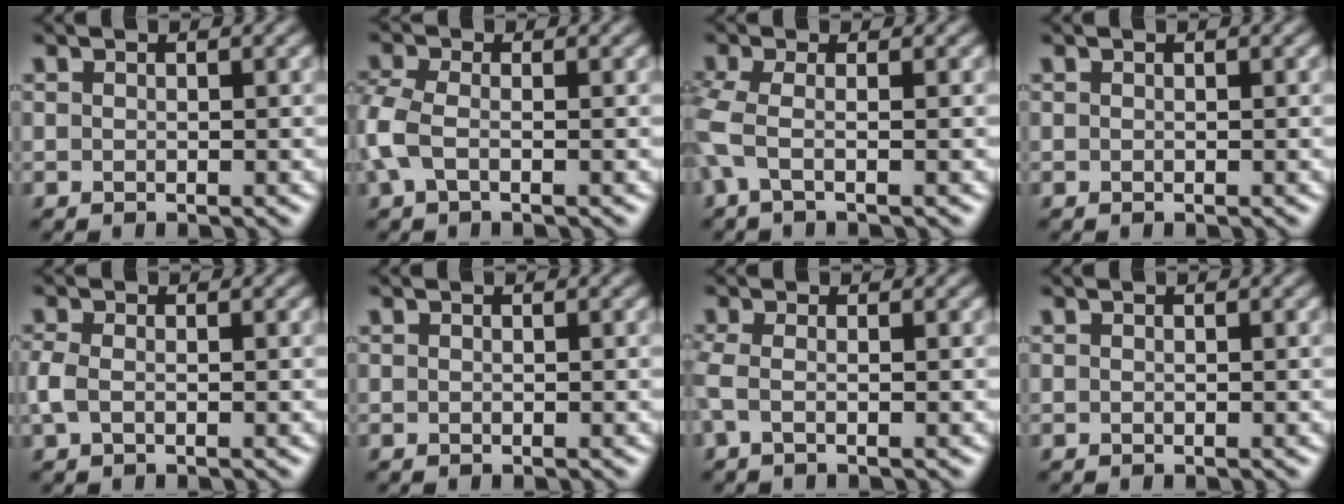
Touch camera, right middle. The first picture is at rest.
{"total": 2.8, "force": [-0.4, 1.5, 2.3], "torque": [-0.067, 0.005, -0.019]}
{"total": 2.7, "force": [-0.5, 0.8, 2.5], "torque": [-0.069, -0.005, -0.019]}
{"total": 0.0}
{"total": 1.7, "force": [-0.2, 1.0, 1.3], "torque": [-0.039, 0.002, -0.008]}
{"total": 0.0}
{"total": 1.6, "force": [-0.2, 0.5, 1.5], "torque": [-0.039, -0.005, -0.014]}
{"total": 0.0}